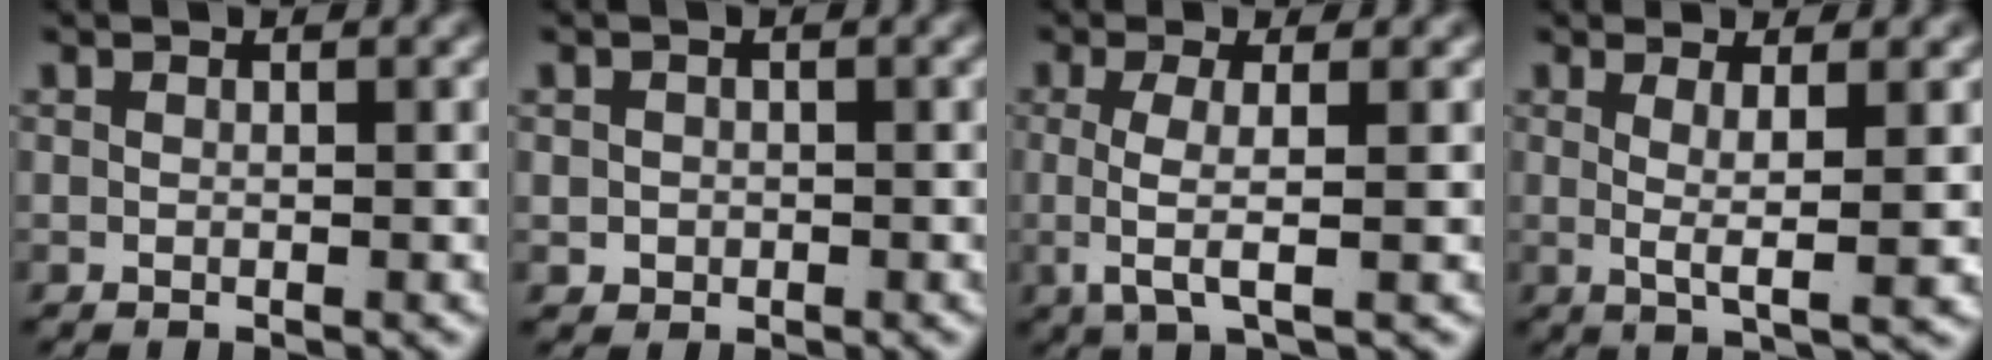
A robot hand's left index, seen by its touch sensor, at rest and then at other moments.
{"total": 1.8, "force": [-0.4, 1.7, 0.5], "torque": [-0.023, -0.015, 0.001]}
{"total": 3.5, "force": [0.0, 0.3, 3.5], "torque": [-0.080, -0.015, 0.010]}
{"total": 3.4, "force": [0.5, -0.1, 3.4], "torque": [-0.056, -0.010, 0.015]}